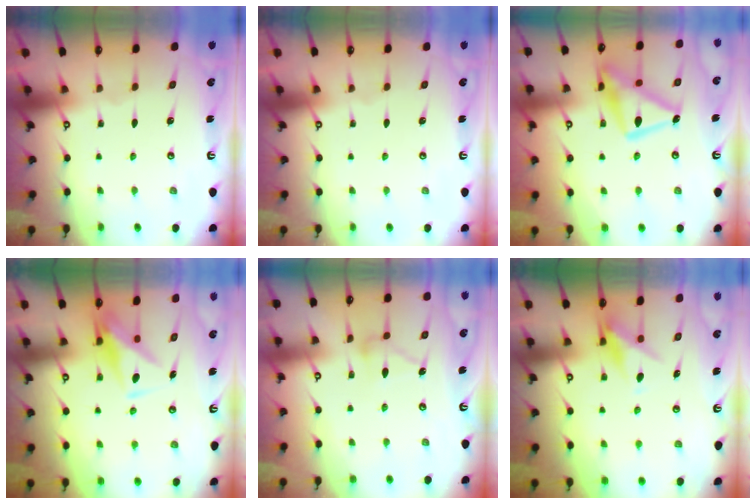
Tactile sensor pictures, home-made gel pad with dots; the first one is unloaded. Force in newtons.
{"total": 0.0}
{"total": 18.8, "press": 18.7, "slide": 1.3}
{"total": 8.9, "press": 8.8, "slide": 0.9}
{"total": 10.2, "press": 10.2, "slide": 0.6}
{"total": 8.4, "press": 8.4, "slide": 0.9}